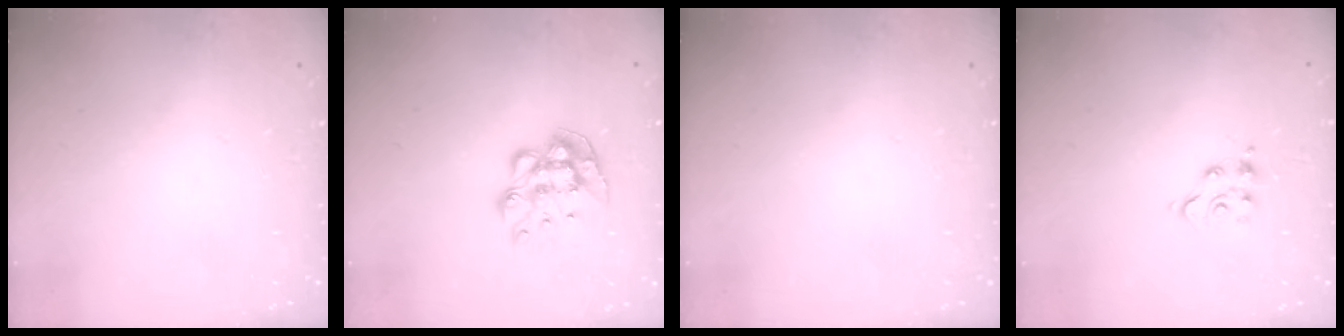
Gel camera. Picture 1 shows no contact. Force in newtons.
{"total": 10.1, "press": 10.1, "slide": 0.6}
{"total": 0.0}
{"total": 6.7, "press": 6.7, "slide": 0.0}